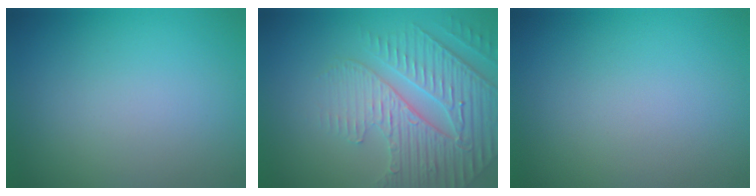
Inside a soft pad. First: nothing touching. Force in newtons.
{"total": 5.5, "press": 4.8, "slide": 2.7}
{"total": 0.0}